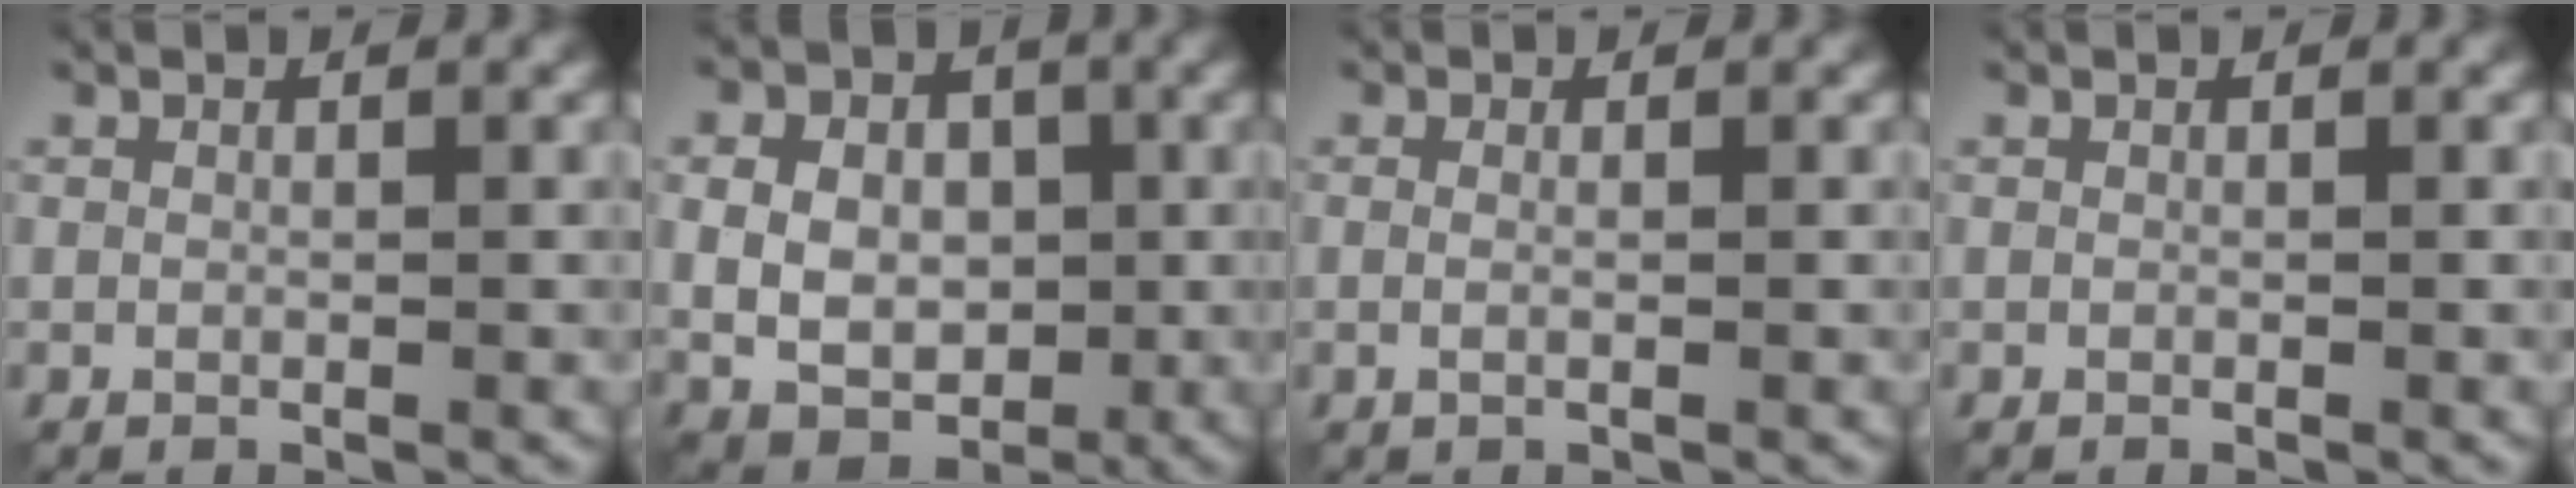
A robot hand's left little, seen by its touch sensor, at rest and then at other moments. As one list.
[{"total": 7.5, "force": [0.2, 5.8, 4.7], "torque": [-0.074, 0.002, 0.000]}, {"total": 0.8, "force": [0.0, 0.2, 0.8], "torque": [-0.018, -0.002, -0.001]}, {"total": 0.0}]